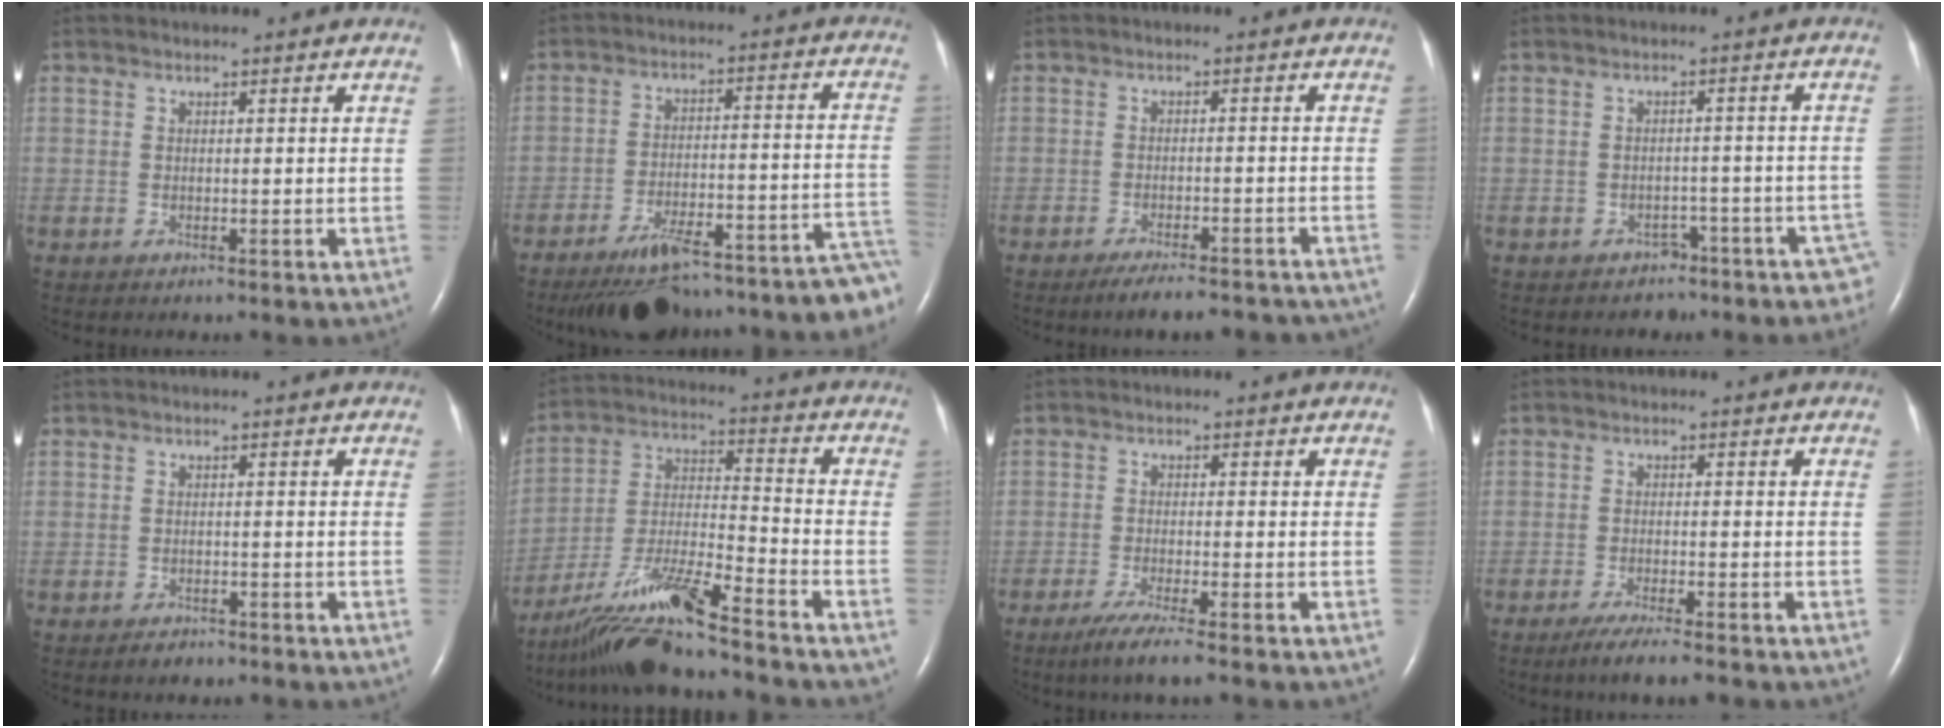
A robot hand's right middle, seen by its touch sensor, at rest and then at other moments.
{"total": 22.7, "force": [-20.2, 2.4, 10.1], "torque": [-0.060, 0.020, -0.274]}
{"total": 11.3, "force": [-10.2, 2.1, 4.4], "torque": [-0.050, 0.003, -0.127]}
{"total": 4.4, "force": [-3.4, 2.8, 0.1], "torque": [0.013, 0.022, -0.042]}
{"total": 1.4, "force": [-1.2, 0.7, 0.4], "torque": [-0.011, 0.000, -0.016]}
{"total": 14.9, "force": [-11.8, 0.1, 9.1], "torque": [-0.182, -0.021, -0.214]}
{"total": 5.0, "force": [-3.6, -0.5, 3.5], "torque": [-0.067, -0.015, -0.066]}
{"total": 4.6, "force": [-3.5, -0.2, 2.9], "torque": [-0.053, -0.011, -0.059]}